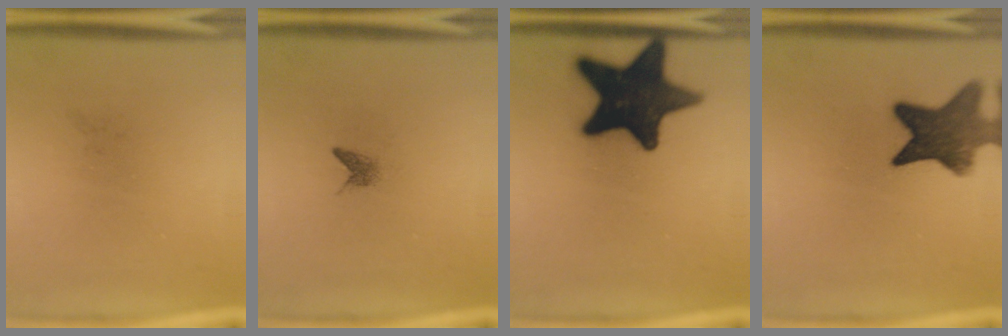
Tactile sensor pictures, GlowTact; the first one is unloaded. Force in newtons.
{"total": 1.0}
{"total": 19.1}
{"total": 10.4}